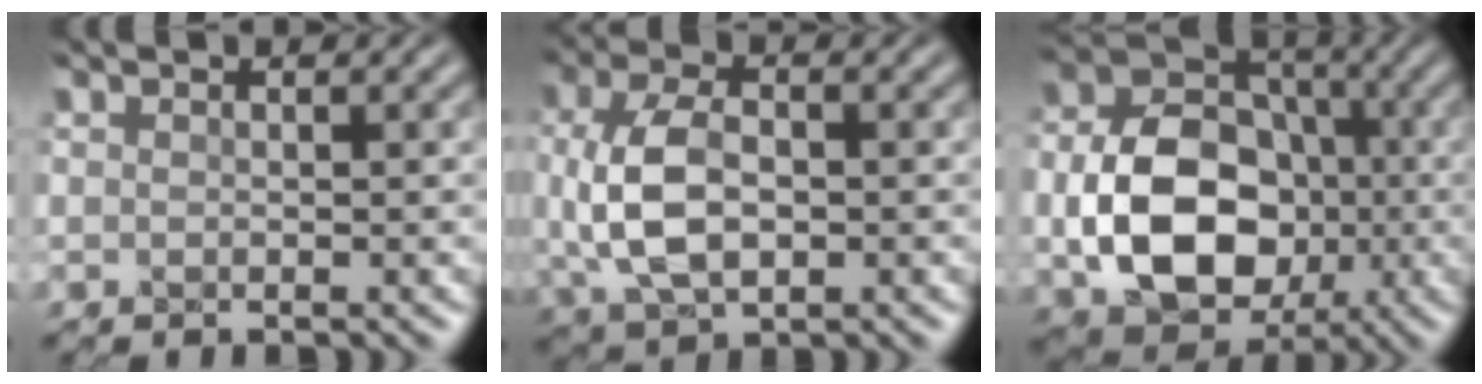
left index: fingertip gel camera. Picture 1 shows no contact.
{"total": 6.2, "force": [-0.6, 3.6, 5.1], "torque": [-0.112, 0.001, -0.014]}
{"total": 10.6, "force": [-2.5, 7.6, 6.9], "torque": [-0.128, 0.001, -0.047]}